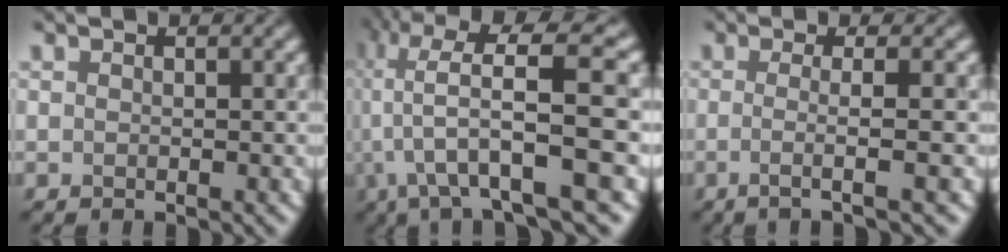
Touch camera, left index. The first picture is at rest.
{"total": 12.8, "force": [0.3, 3.5, 12.3], "torque": [-0.211, 0.037, 0.044]}
{"total": 3.1, "force": [-0.6, 0.3, 3.1], "torque": [-0.045, 0.003, -0.010]}